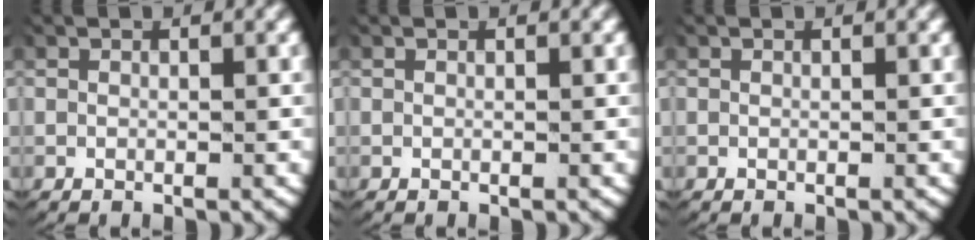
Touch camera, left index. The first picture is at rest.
{"total": 0.5, "force": [0.0, -0.5, -0.2], "torque": [-0.002, -0.010, 0.009]}
{"total": 0.0}